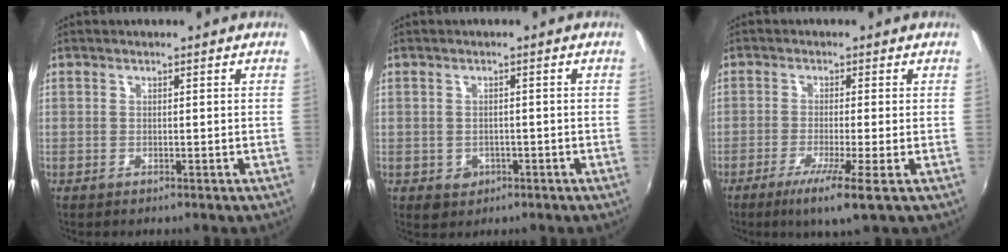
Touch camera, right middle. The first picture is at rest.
{"total": 3.0, "force": [-1.0, 2.7, 1.0], "torque": [-0.025, -0.003, -0.008]}
{"total": 6.5, "force": [-3.1, -0.6, 5.6], "torque": [-0.120, -0.020, -0.057]}